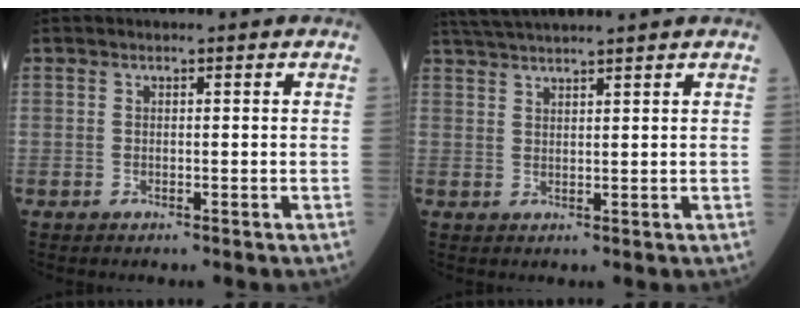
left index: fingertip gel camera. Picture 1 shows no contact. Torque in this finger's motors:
{"motor_torque": [-0.50, -0.97, 0.19, 0.08]}